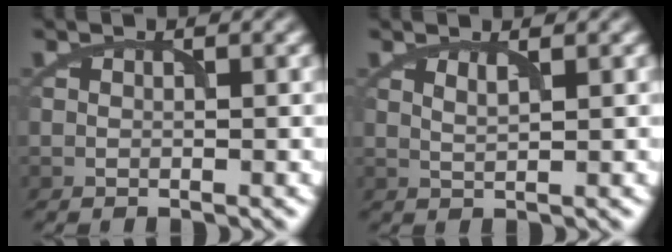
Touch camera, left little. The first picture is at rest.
{"total": 1.1, "force": [0.7, 0.2, 0.8], "torque": [-0.017, -0.002, 0.013]}